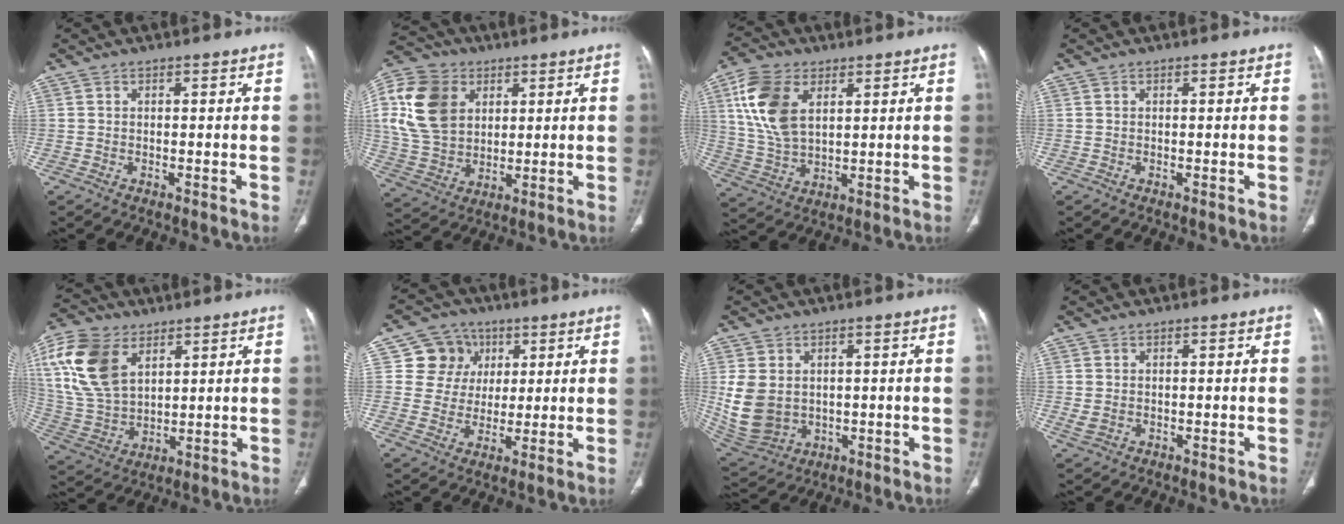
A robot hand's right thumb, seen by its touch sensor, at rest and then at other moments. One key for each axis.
{"total": 17.6, "fx": 5.1, "fy": 13.1, "fz": 10.6, "tx": -0.202, "ty": -0.002, "tz": 0.099}
{"total": 13.0, "fx": 4.6, "fy": 7.7, "fz": 9.4, "tx": -0.188, "ty": -0.009, "tz": 0.094}
{"total": 0.0}
{"total": 17.9, "fx": 7.5, "fy": 11.2, "fz": 11.8, "tx": -0.240, "ty": -0.018, "tz": 0.153}
{"total": 9.0, "fx": 3.1, "fy": 8.3, "fz": 1.6, "tx": 0.016, "ty": -0.003, "tz": 0.051}
{"total": 10.9, "fx": 1.0, "fy": 8.7, "fz": 6.5, "tx": -0.121, "ty": -0.010, "tz": 0.044}
{"total": 2.0, "fx": 0.0, "fy": 1.6, "fz": 1.1, "tx": -0.028, "ty": 0.001, "tz": 0.007}